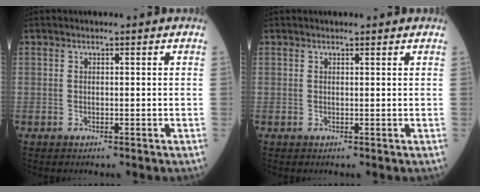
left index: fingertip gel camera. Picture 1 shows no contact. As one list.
[{"total": 1.0, "force": [1.0, 0.2, 0.3], "torque": [-0.009, 0.006, 0.010]}]